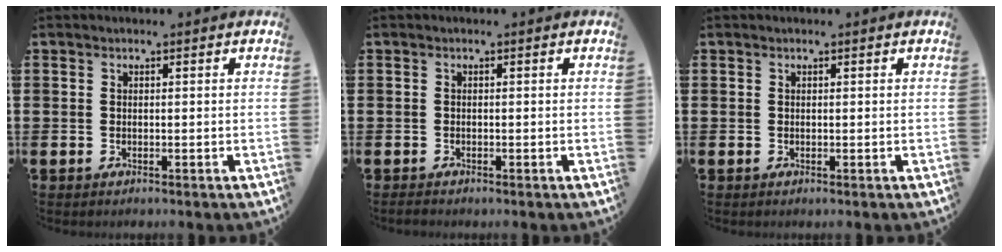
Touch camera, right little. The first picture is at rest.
{"total": 0.6, "force": [-0.5, 0.2, 0.2], "torque": [-0.006, 0.001, -0.010]}
{"total": 0.0}